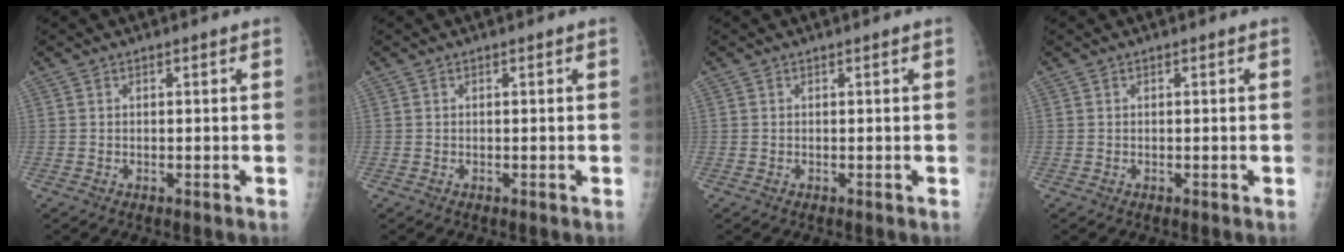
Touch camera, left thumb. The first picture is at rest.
{"total": 0.0}
{"total": 0.0}
{"total": 0.0}